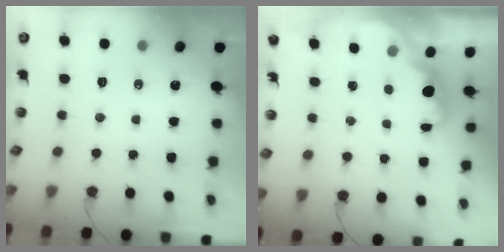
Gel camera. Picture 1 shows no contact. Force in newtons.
{"total": 2.1, "press": 2.0, "slide": 0.7}